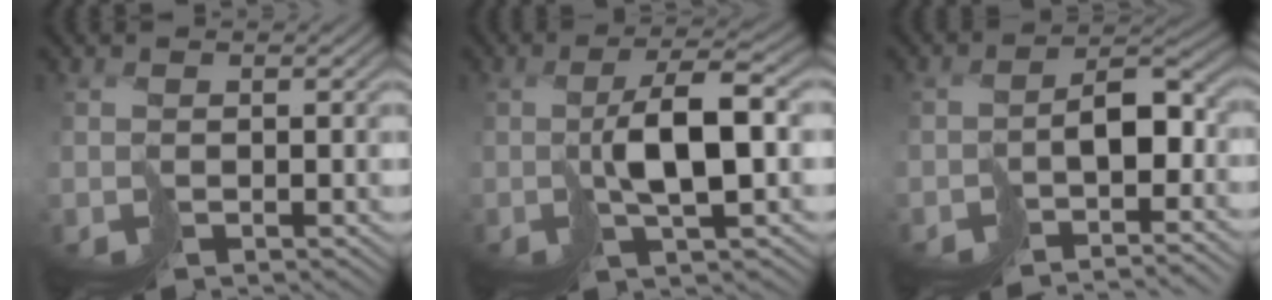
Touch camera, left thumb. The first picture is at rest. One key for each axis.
{"total": 5.3, "fx": 0.8, "fy": 1.0, "fz": 5.1, "tx": -0.095, "ty": 0.012, "tz": 0.020}
{"total": 4.7, "fx": -3.1, "fy": 1.6, "fz": 3.2, "tx": -0.035, "ty": -0.001, "tz": -0.055}